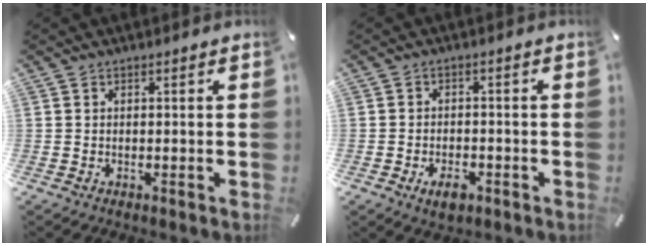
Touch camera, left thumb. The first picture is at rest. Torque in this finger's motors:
{"motor_torque": [0.02, 0.13, -0.06, -0.11, 0.00]}